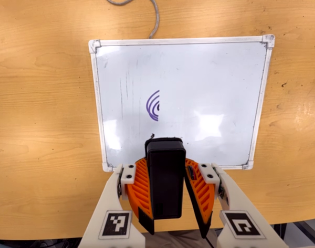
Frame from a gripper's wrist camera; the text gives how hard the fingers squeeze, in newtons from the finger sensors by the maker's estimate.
{"total": 7.0, "left": 7.4, "right": 6.6}